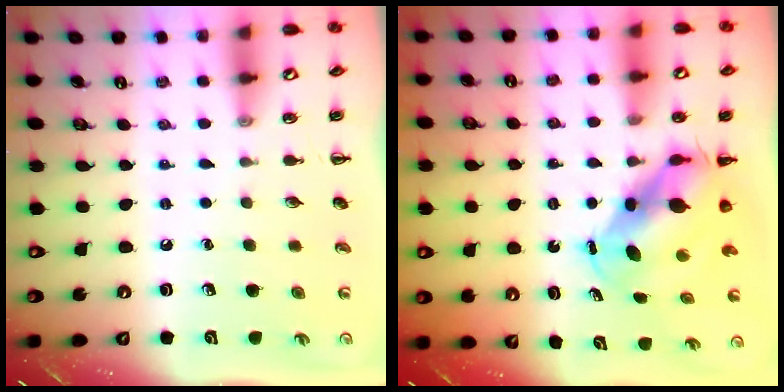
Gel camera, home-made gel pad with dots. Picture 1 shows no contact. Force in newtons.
{"total": 7.3, "press": 7.1, "slide": 2.0}